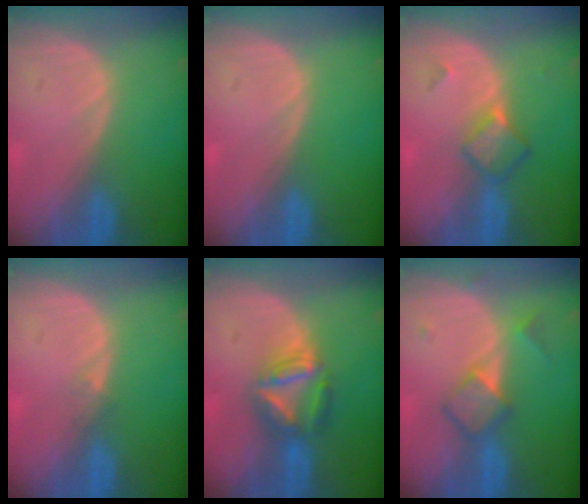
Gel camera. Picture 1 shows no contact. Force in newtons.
{"total": 0.0}
{"total": 4.8, "press": 4.2, "slide": 2.4}
{"total": 0.9, "press": 0.7, "slide": 0.6}
{"total": 6.6, "press": 6.2, "slide": 2.5}
{"total": 4.9, "press": 4.7, "slide": 1.4}